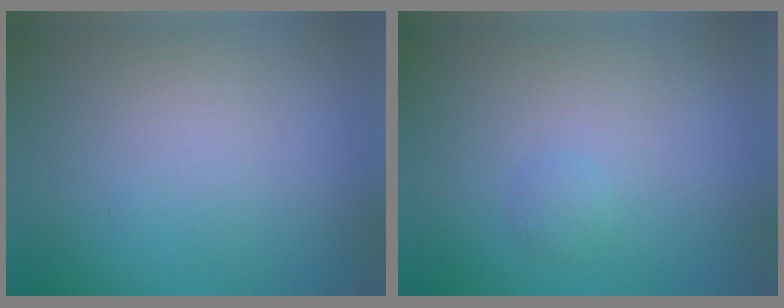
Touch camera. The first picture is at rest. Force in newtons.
{"total": 0.9, "press": 0.9, "slide": 0.0}